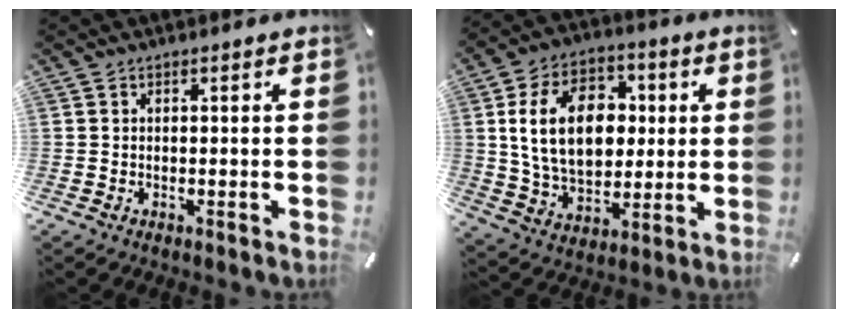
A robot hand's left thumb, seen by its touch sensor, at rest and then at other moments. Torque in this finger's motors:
{"motor_torque": [0.68, 0.85, 1.88, -0.89, 0.71]}